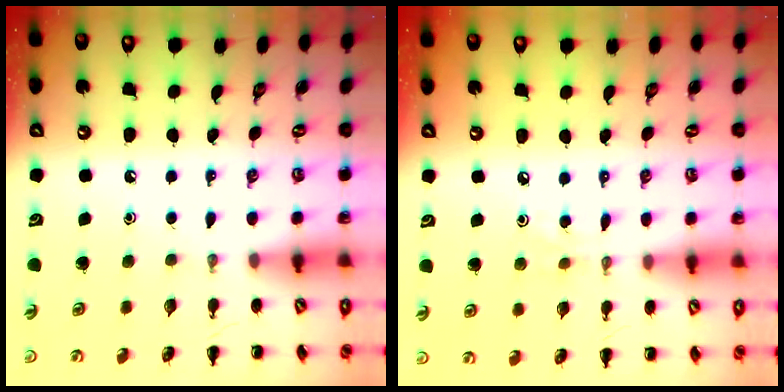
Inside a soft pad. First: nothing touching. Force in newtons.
{"total": 3.3, "press": 3.1, "slide": 1.1}